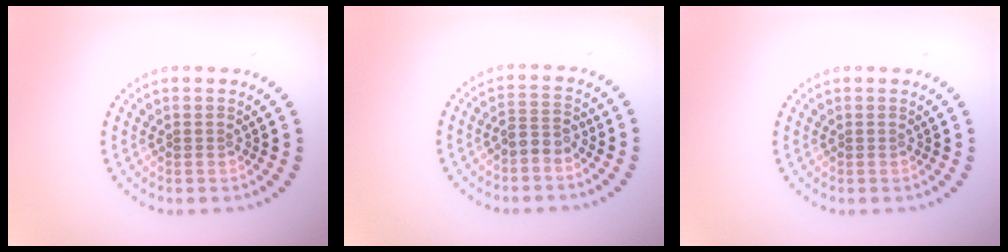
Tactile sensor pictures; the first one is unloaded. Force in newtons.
{"total": 1.9, "press": 1.6, "slide": 1.0}
{"total": 0.0}